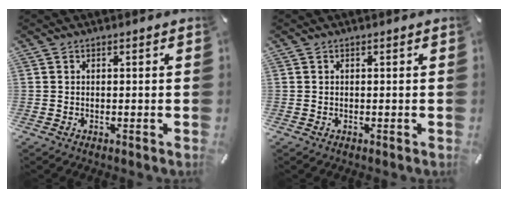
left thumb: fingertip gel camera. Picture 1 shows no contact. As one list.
[{"total": 0.0}]